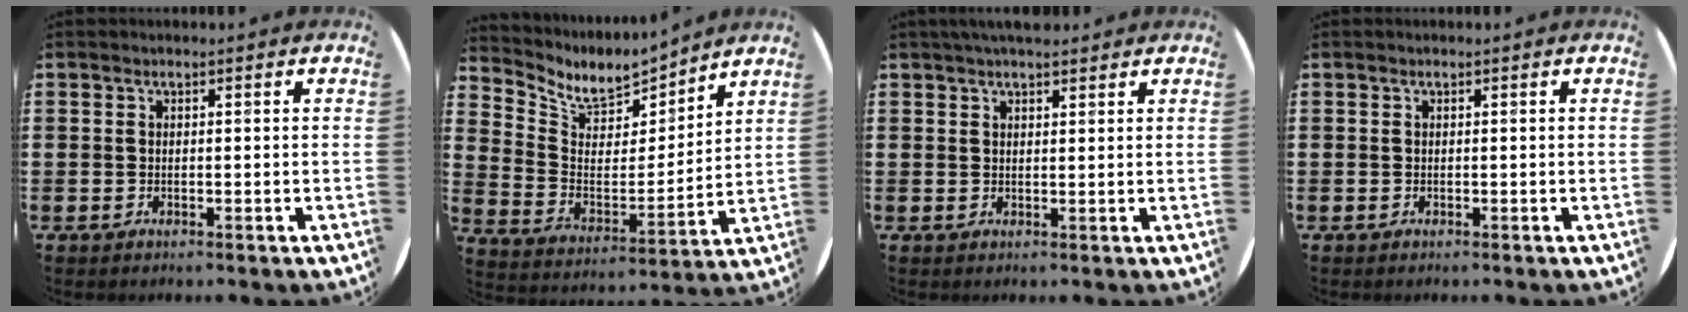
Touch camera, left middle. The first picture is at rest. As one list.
[{"total": 7.4, "force": [6.4, 3.2, 1.8], "torque": [-0.066, -0.050, 0.113]}, {"total": 2.4, "force": [2.2, 0.5, 0.9], "torque": [-0.021, 0.003, 0.041]}, {"total": 0.0}]